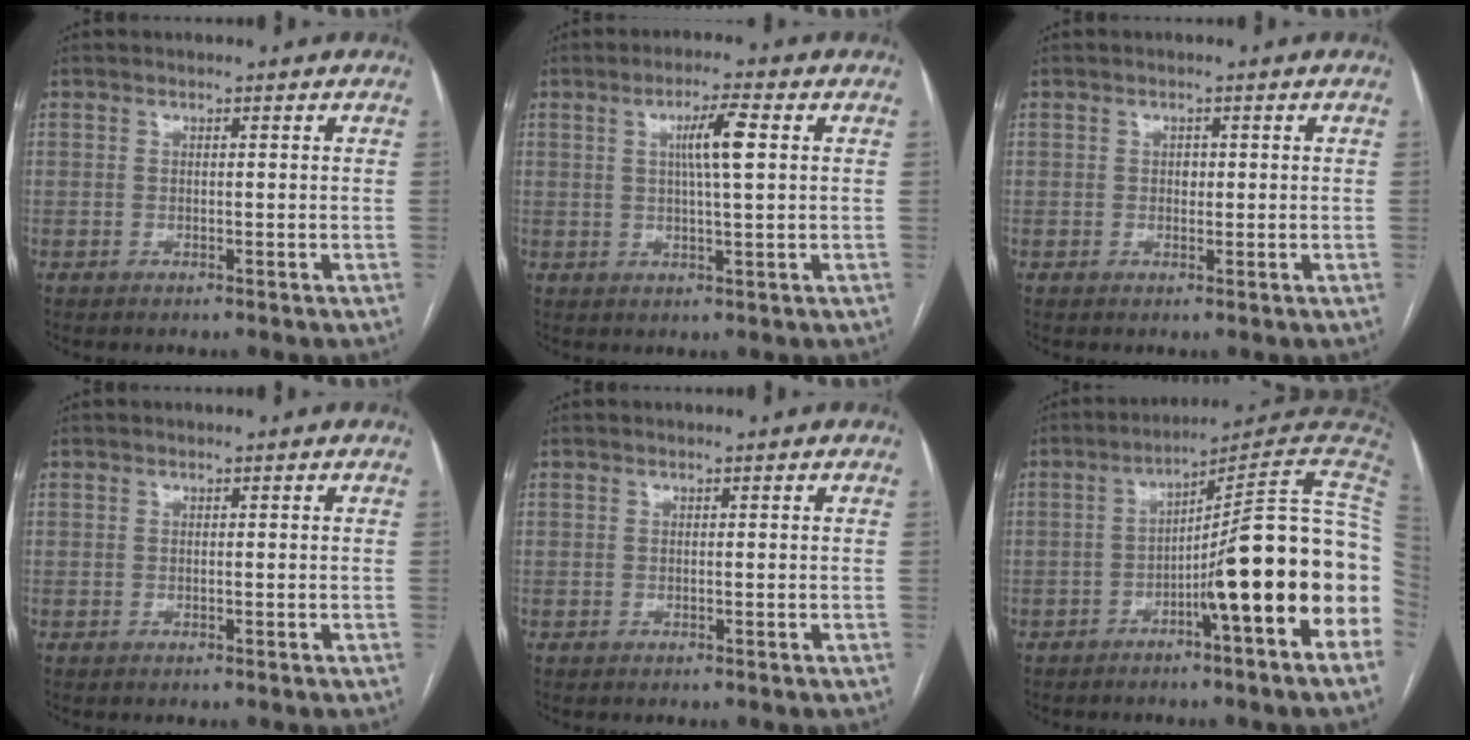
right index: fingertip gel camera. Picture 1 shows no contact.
{"total": 5.8, "force": [1.4, 0.1, 5.6], "torque": [-0.100, 0.002, 0.024]}
{"total": 1.0, "force": [0.1, 0.8, 0.7], "torque": [-0.007, 0.003, 0.000]}
{"total": 0.0}
{"total": 0.0}
{"total": 17.0, "force": [-3.6, -0.7, 16.6], "torque": [-0.169, 0.032, -0.057]}